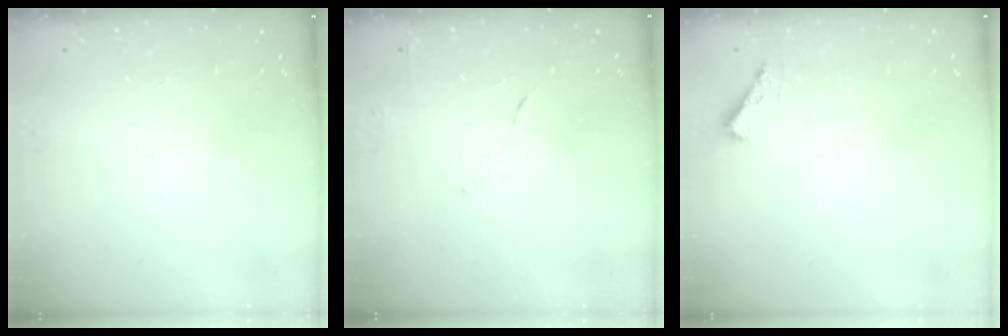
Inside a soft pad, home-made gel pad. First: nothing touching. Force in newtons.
{"total": 4.8, "press": 4.7, "slide": 0.8}
{"total": 2.3, "press": 2.3, "slide": 0.3}